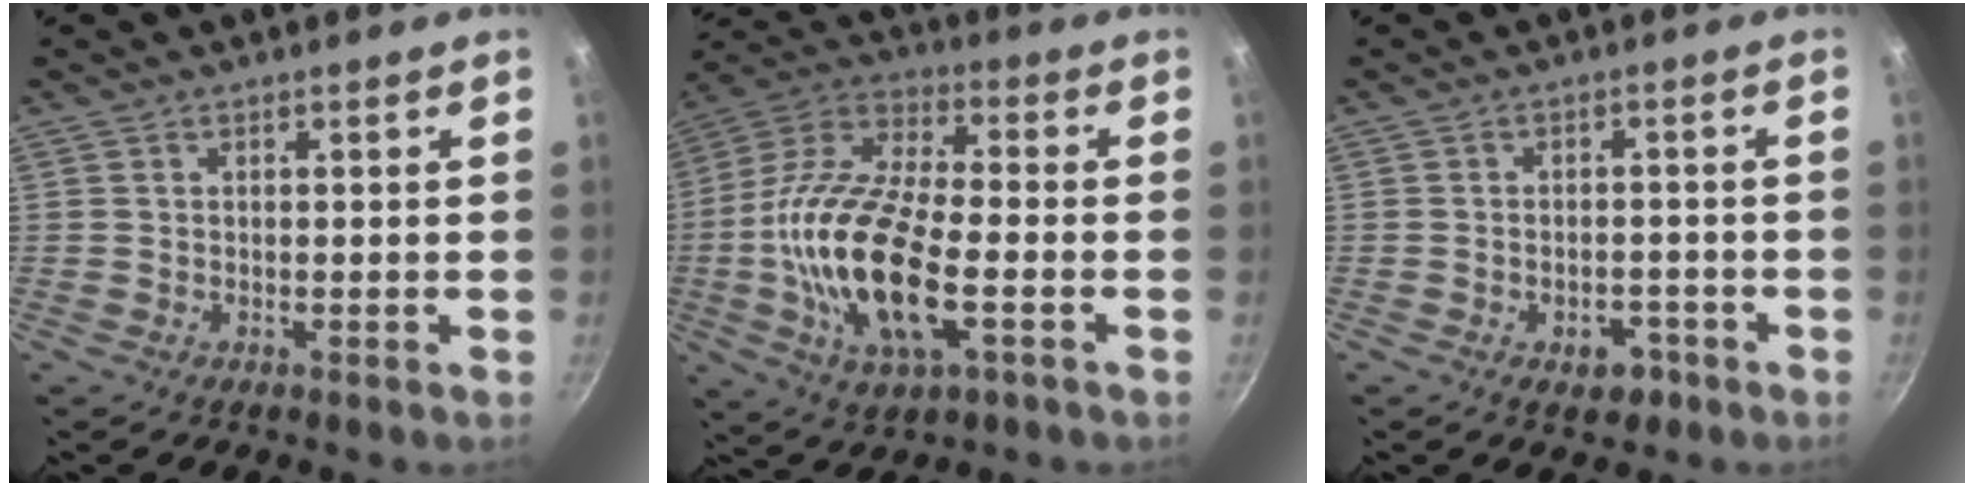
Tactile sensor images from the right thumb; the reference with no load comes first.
{"total": 21.3, "force": [-4.1, 8.8, 19.0], "torque": [-0.369, 0.022, -0.093]}
{"total": 4.4, "force": [-2.3, 2.8, 2.5], "torque": [-0.019, 0.019, -0.025]}